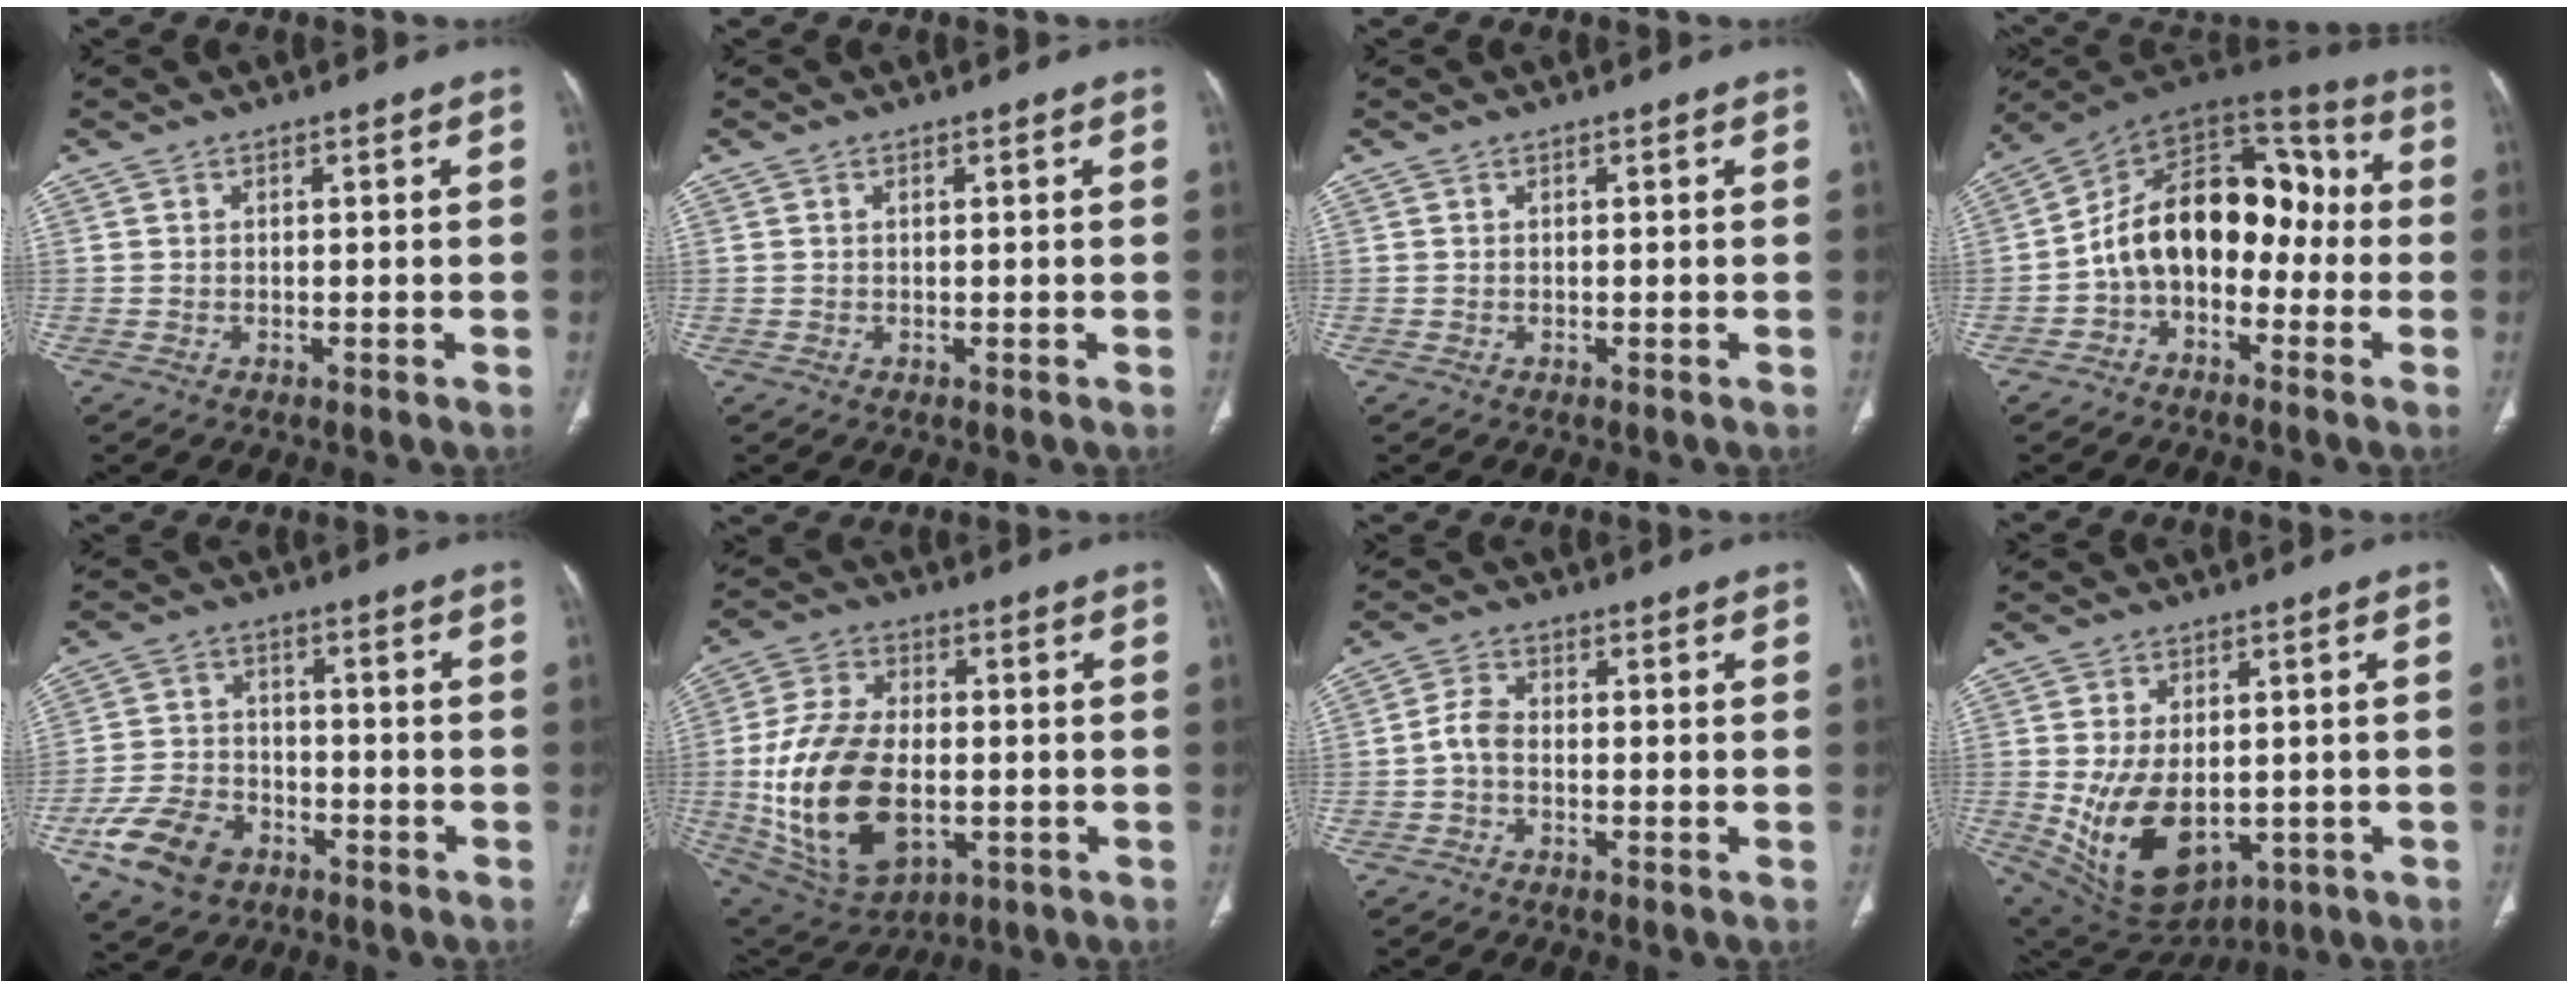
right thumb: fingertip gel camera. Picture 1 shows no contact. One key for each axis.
{"total": 0.0}
{"total": 0.0}
{"total": 17.4, "fx": -2.5, "fy": 11.6, "fz": 12.7, "tx": -0.165, "ty": 0.076, "tz": -0.053}
{"total": 11.4, "fx": -5.9, "fy": 7.8, "fz": 6.0, "tx": -0.104, "ty": 0.024, "tz": -0.103}
{"total": 21.5, "fx": -3.0, "fy": 12.8, "fz": 17.1, "tx": -0.321, "ty": 0.000, "tz": -0.033}
{"total": 3.3, "fx": -1.0, "fy": 2.0, "fz": 2.5, "tx": -0.051, "ty": 0.013, "tz": -0.026}
{"total": 15.0, "fx": -2.2, "fy": 9.5, "fz": 11.5, "tx": -0.189, "ty": -0.011, "tz": -0.001}